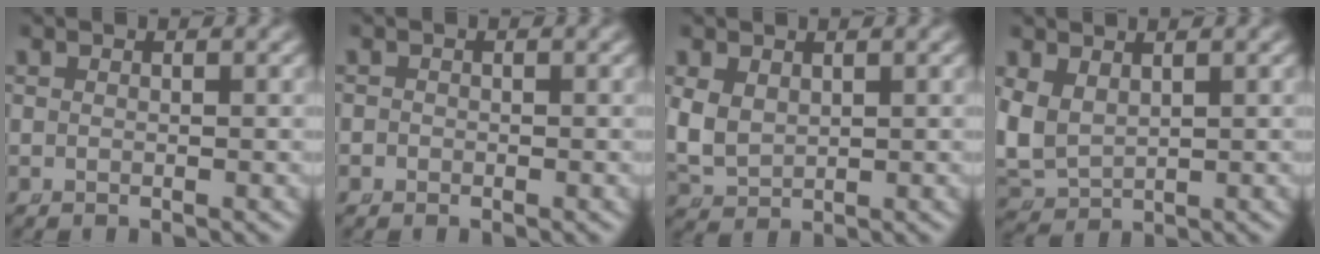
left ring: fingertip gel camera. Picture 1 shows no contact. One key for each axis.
{"total": 1.0, "fx": -0.5, "fy": 0.9, "fz": 0.0, "tx": -0.003, "ty": -0.007, "tz": -0.007}
{"total": 5.1, "fx": 0.4, "fy": 4.6, "fz": 2.2, "tx": -0.085, "ty": -0.022, "tz": 0.021}
{"total": 6.1, "fx": 0.4, "fy": 5.5, "fz": 2.7, "tx": -0.113, "ty": -0.033, "tz": 0.024}